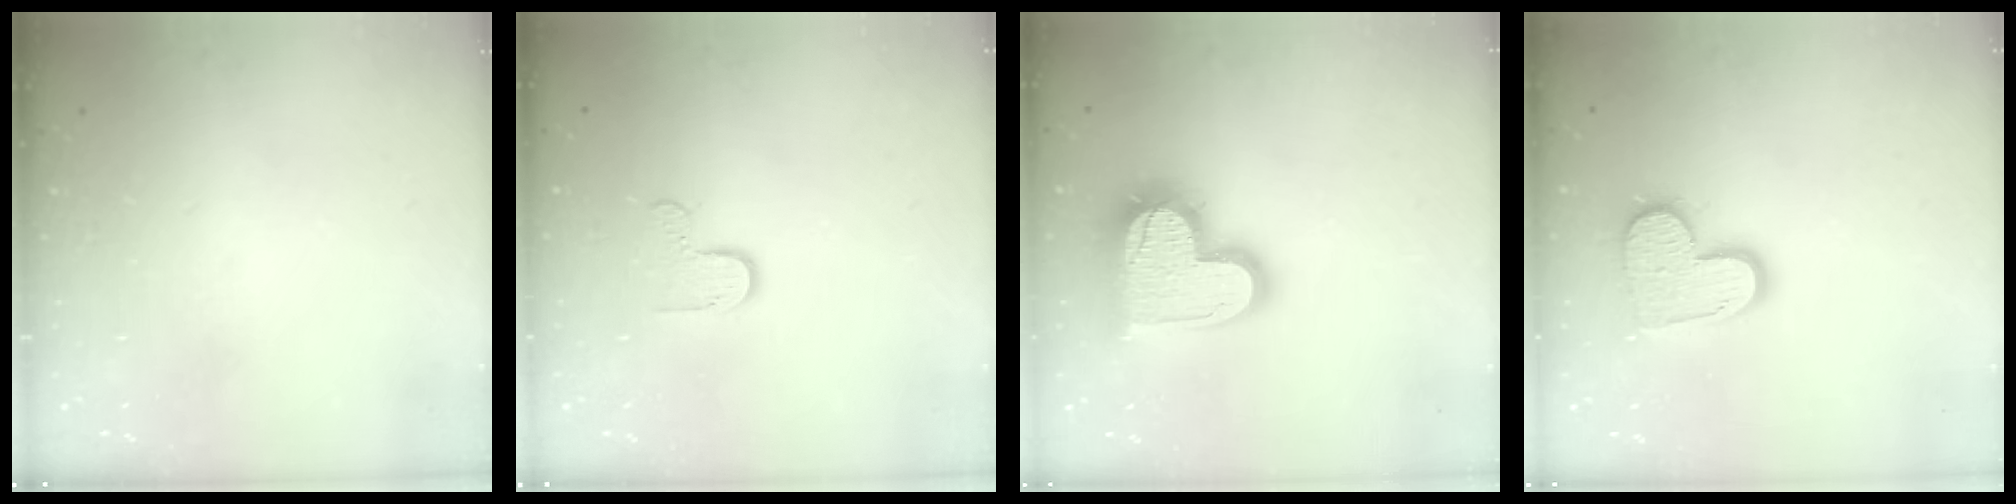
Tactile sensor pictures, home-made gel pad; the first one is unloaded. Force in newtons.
{"total": 4.7, "press": 4.7, "slide": 0.4}
{"total": 20.0, "press": 19.9, "slide": 1.4}
{"total": 13.0, "press": 13.0, "slide": 1.0}